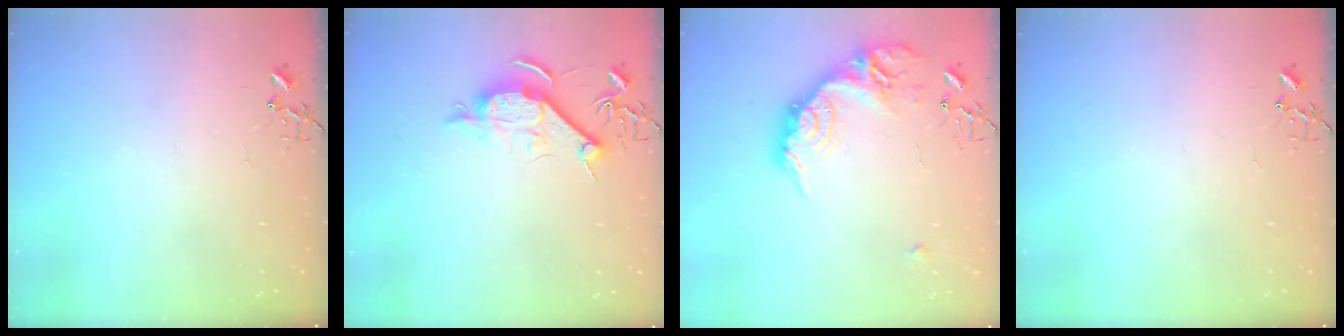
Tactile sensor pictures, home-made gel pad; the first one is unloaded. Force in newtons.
{"total": 9.3, "press": 9.2, "slide": 1.1}
{"total": 20.9, "press": 20.9, "slide": 1.2}
{"total": 0.0}